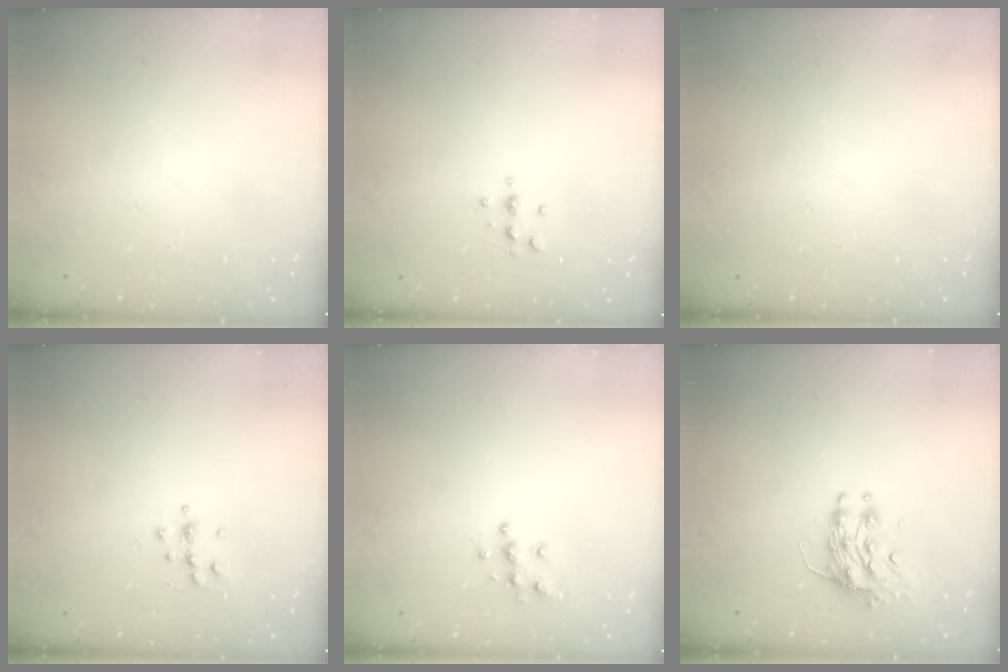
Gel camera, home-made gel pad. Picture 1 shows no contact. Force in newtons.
{"total": 3.5, "press": 3.4, "slide": 0.3}
{"total": 0.0}
{"total": 6.3, "press": 6.2, "slide": 1.0}
{"total": 5.9, "press": 5.9, "slide": 0.2}
{"total": 10.4, "press": 10.3, "slide": 0.8}